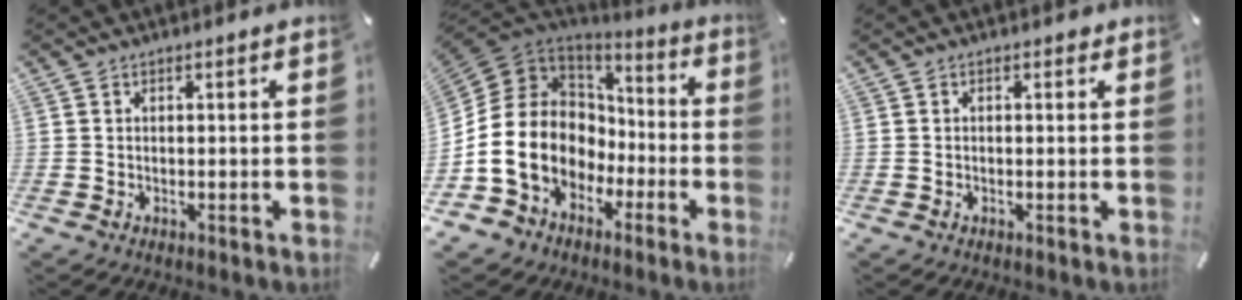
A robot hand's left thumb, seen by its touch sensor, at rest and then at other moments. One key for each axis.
{"total": 14.9, "fx": -3.4, "fy": 13.0, "fz": 6.4, "tx": -0.161, "ty": -0.004, "tz": -0.054}
{"total": 0.6, "fx": 0.3, "fy": 0.5, "fz": 0.2, "tx": -0.005, "ty": 0.005, "tz": 0.004}